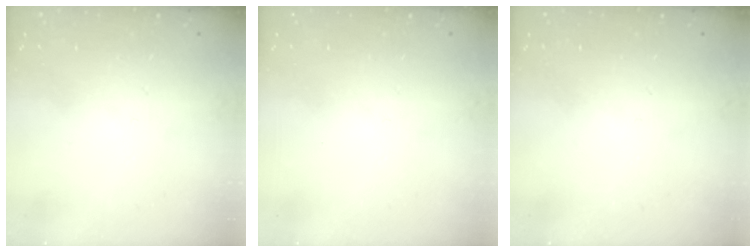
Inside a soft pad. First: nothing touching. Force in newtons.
{"total": 0.0}
{"total": 0.0}